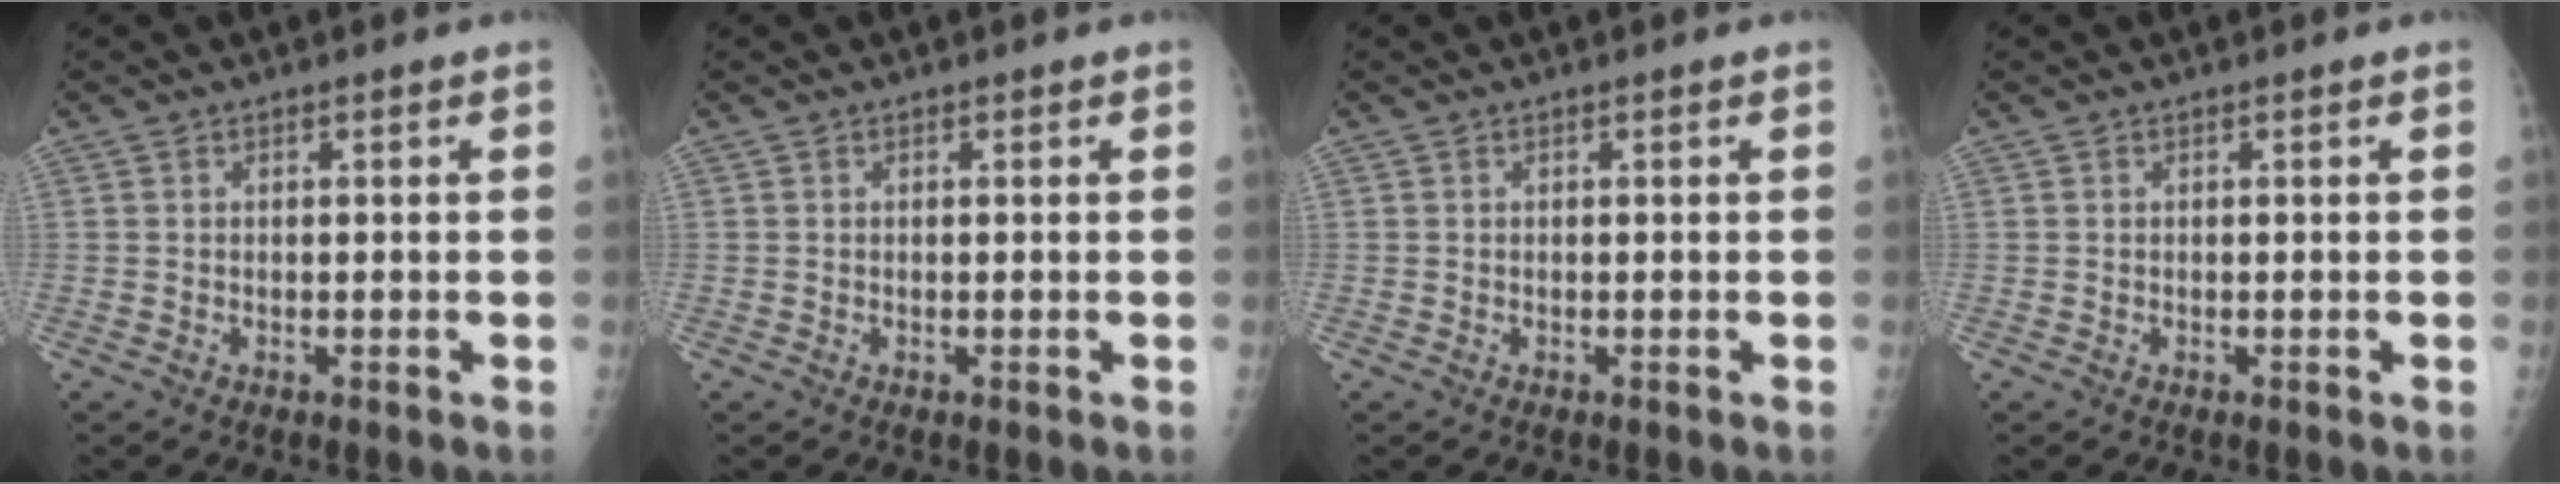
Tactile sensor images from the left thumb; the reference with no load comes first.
{"total": 0.0}
{"total": 0.0}
{"total": 0.0}